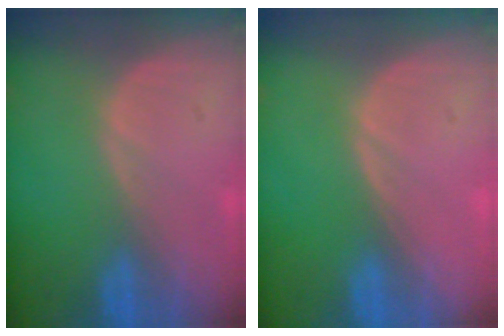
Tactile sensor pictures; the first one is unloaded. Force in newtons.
{"total": 0.0}